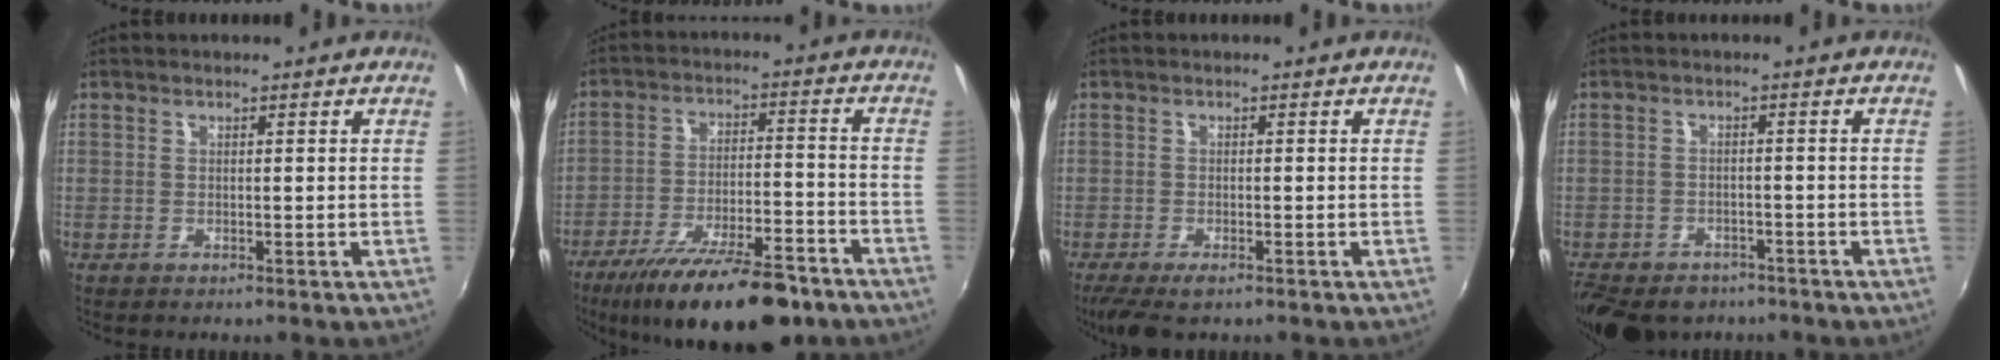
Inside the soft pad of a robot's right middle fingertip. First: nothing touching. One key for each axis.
{"total": 19.5, "fx": -14.5, "fy": 5.6, "fz": 11.8, "tx": -0.210, "ty": -0.026, "tz": -0.218}
{"total": 5.6, "fx": -4.0, "fy": 1.8, "fz": 3.5, "tx": -0.083, "ty": -0.025, "tz": -0.070}
{"total": 12.4, "fx": -9.2, "fy": 6.7, "fz": 4.9, "tx": -0.130, "ty": -0.018, "tz": -0.139}